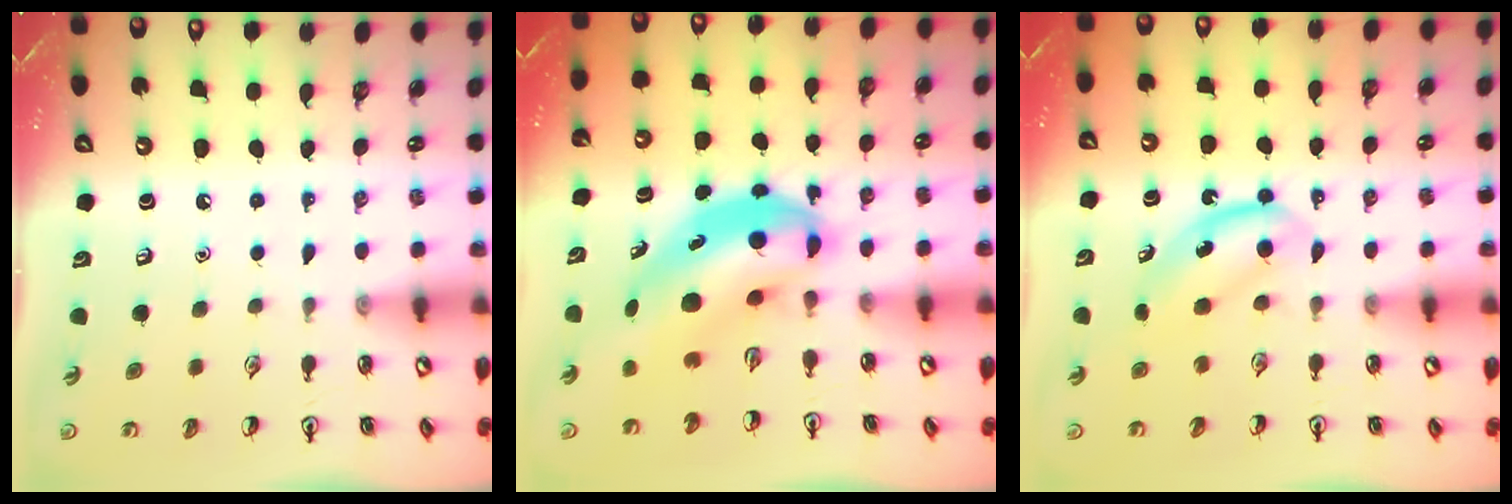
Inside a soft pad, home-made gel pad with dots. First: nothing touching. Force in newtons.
{"total": 8.1, "press": 7.7, "slide": 2.4}
{"total": 5.4, "press": 5.4, "slide": 0.8}